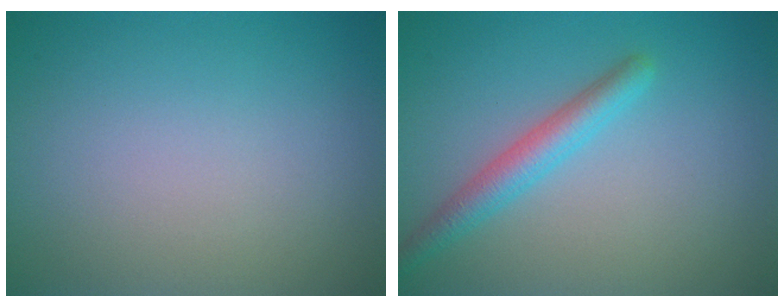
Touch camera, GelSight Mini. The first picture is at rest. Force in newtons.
{"total": 2.9, "press": 2.9, "slide": 0.2}